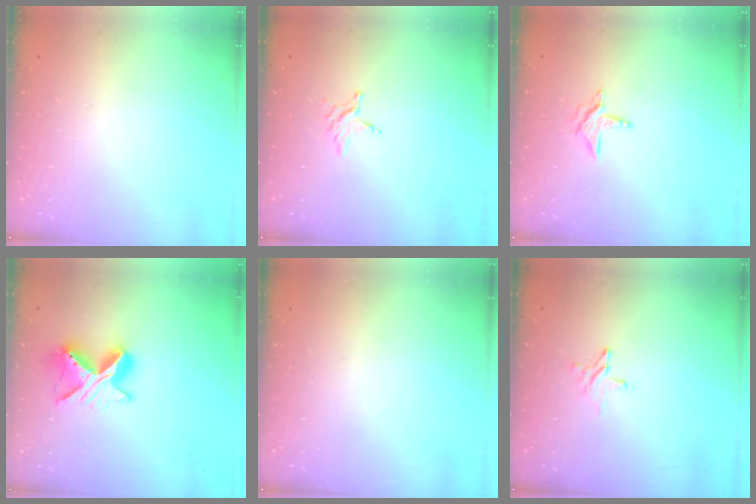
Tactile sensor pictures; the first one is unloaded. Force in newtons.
{"total": 2.9, "press": 2.9, "slide": 0.3}
{"total": 6.2, "press": 6.1, "slide": 0.7}
{"total": 9.4, "press": 9.4, "slide": 0.2}
{"total": 0.0}
{"total": 3.8, "press": 3.8, "slide": 0.3}